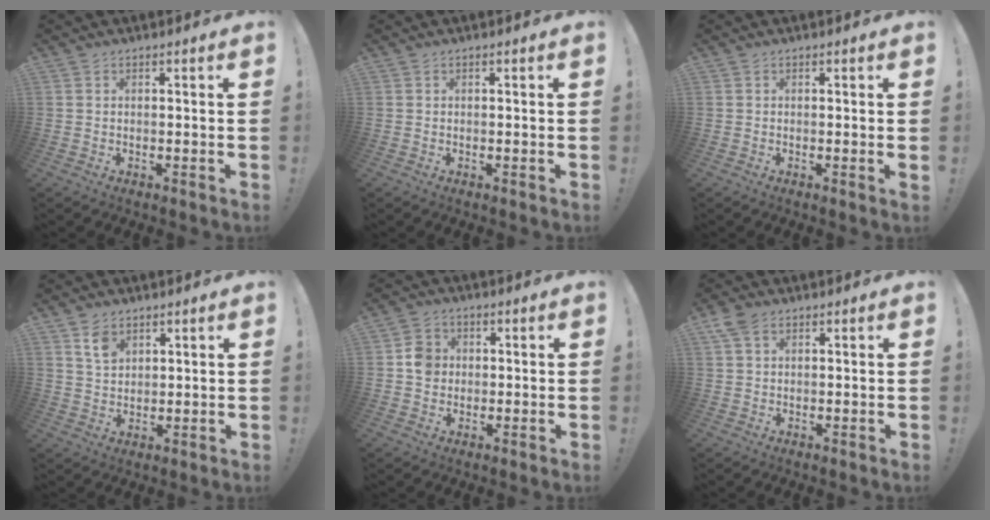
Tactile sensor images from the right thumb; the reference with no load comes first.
{"total": 0.0}
{"total": 0.7, "force": [0.3, -0.1, 0.6], "torque": [-0.010, -0.001, 0.004]}
{"total": 6.0, "force": [3.6, 4.1, 2.5], "torque": [-0.037, -0.012, 0.067]}
{"total": 5.8, "force": [0.0, 5.3, 2.4], "torque": [-0.033, 0.014, 0.002]}
{"total": 4.7, "force": [2.4, 2.9, 2.8], "torque": [-0.050, -0.003, 0.047]}